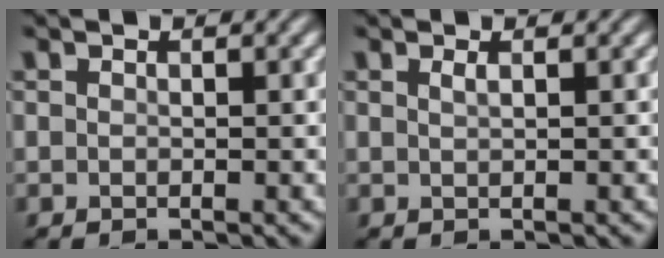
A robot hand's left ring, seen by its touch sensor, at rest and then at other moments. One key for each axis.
{"total": 0.7, "fx": 0.3, "fy": 0.3, "fz": 0.6, "tx": -0.007, "ty": 0.001, "tz": 0.005}